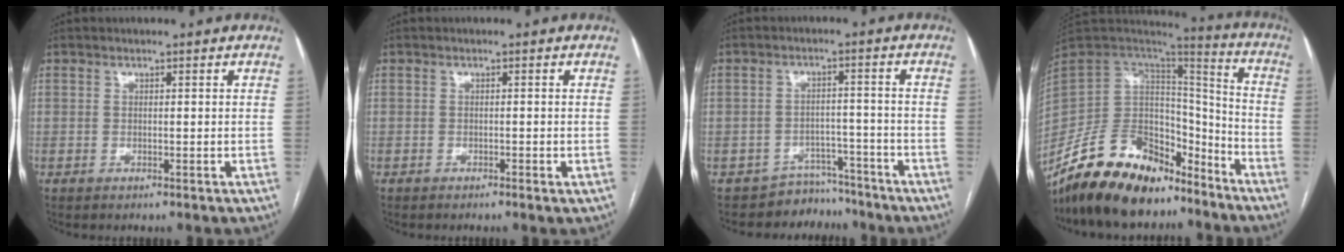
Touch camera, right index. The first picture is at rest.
{"total": 0.7, "force": [-0.5, 0.0, 0.6], "torque": [-0.008, 0.000, -0.008]}
{"total": 5.6, "force": [-4.9, 2.4, -1.3], "torque": [0.029, 0.042, -0.074]}
{"total": 21.6, "force": [-17.0, 9.2, 9.7], "torque": [-0.198, 0.024, -0.295]}